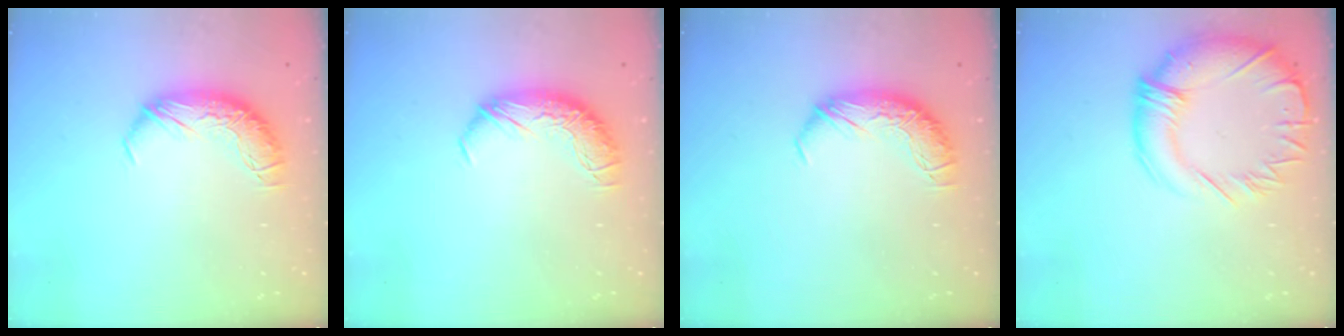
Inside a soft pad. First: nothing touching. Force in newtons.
{"total": 0.0}
{"total": 0.0}
{"total": 6.8, "press": 6.0, "slide": 3.2}